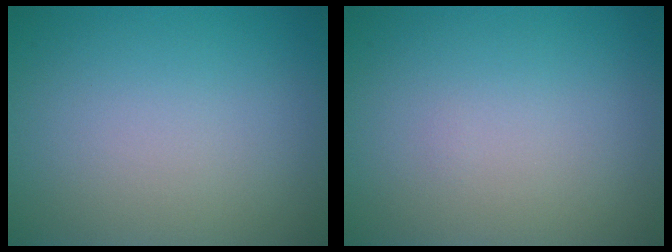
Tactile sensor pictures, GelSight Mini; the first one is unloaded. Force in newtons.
{"total": 0.0}